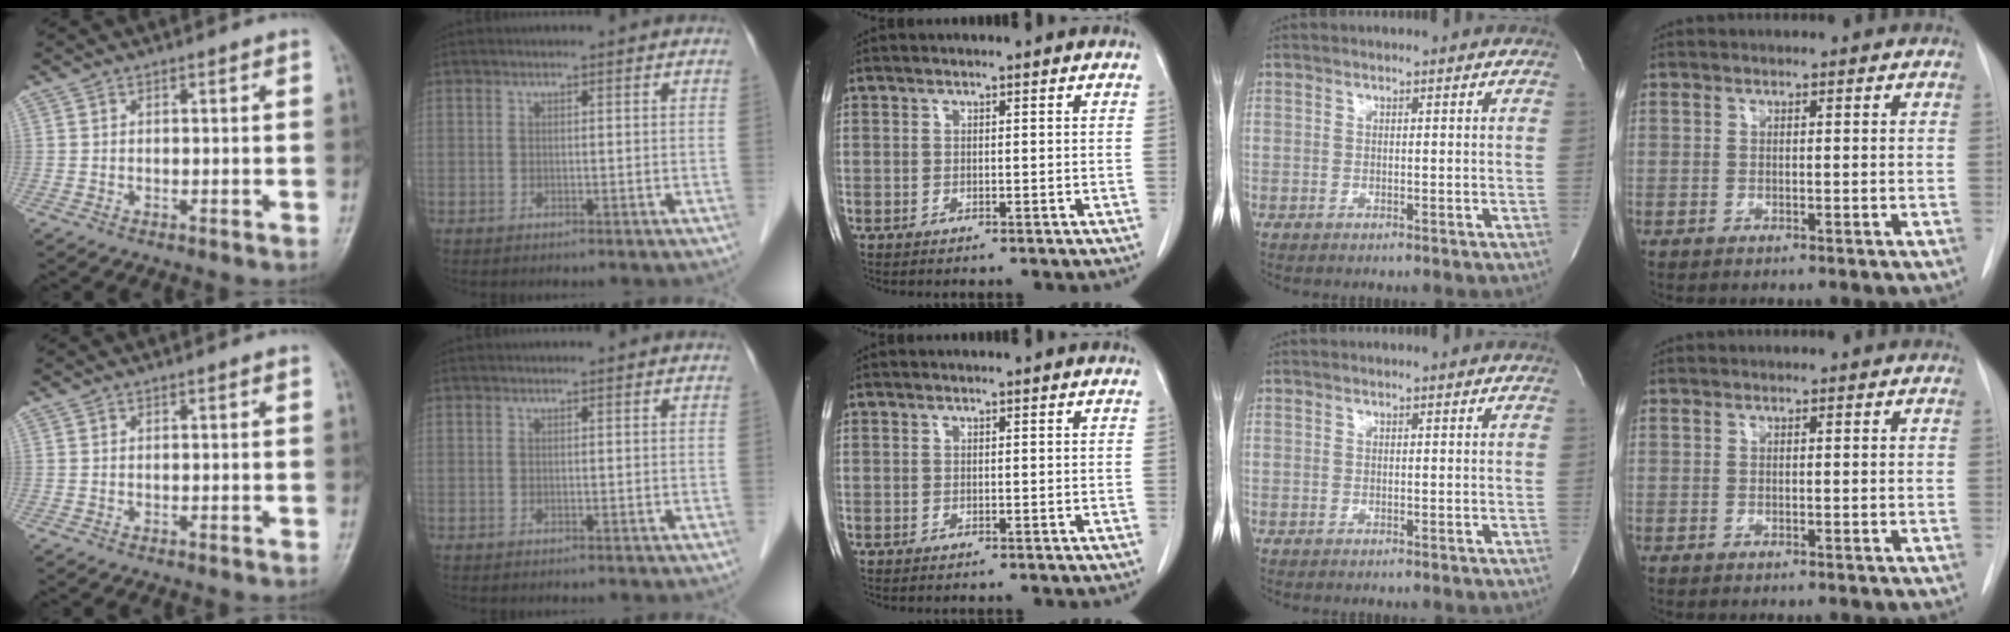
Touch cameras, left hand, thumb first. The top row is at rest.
{}